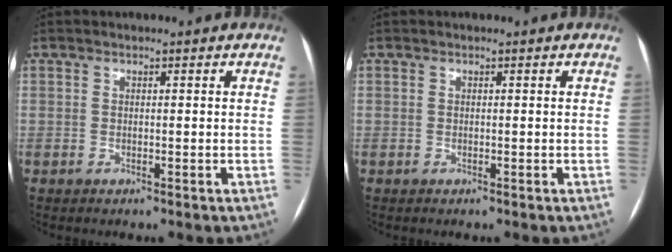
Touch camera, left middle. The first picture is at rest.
{"total": 0.0}